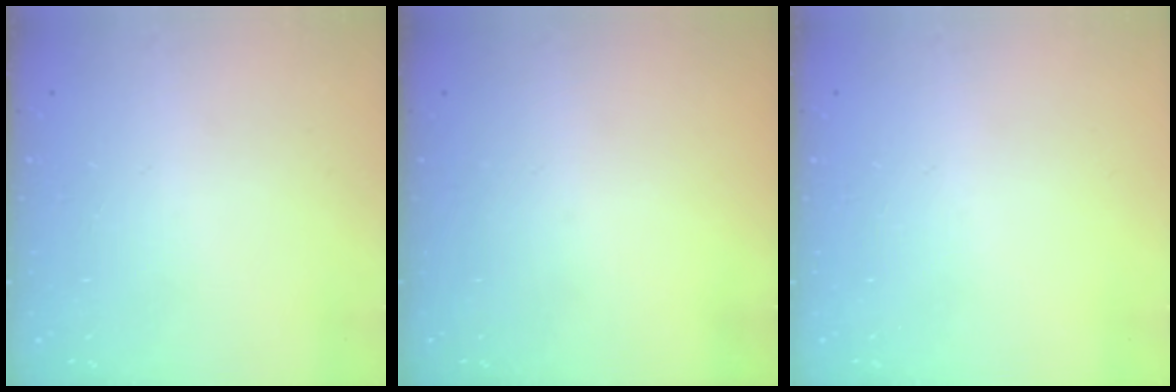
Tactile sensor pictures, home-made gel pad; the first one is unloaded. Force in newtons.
{"total": 0.0}
{"total": 0.0}